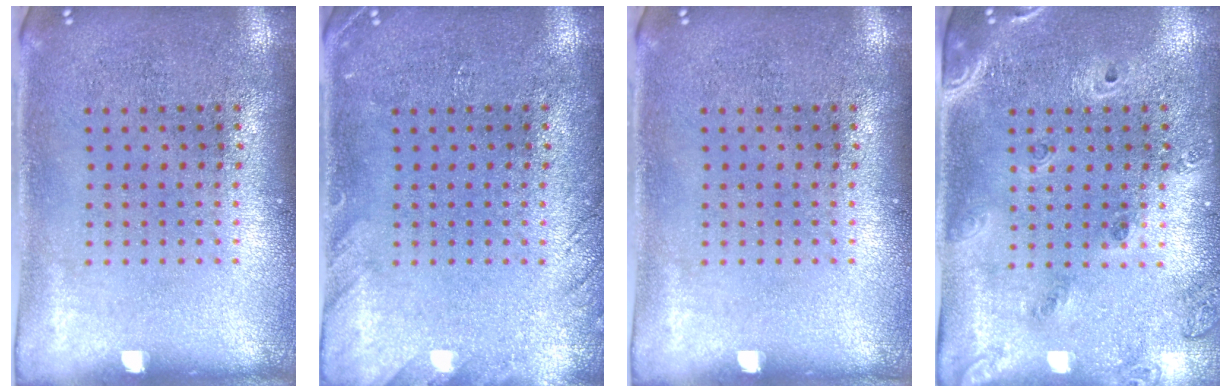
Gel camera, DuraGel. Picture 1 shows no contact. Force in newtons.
{"total": 1.5, "press": 1.5, "slide": 0.2}
{"total": 0.0}
{"total": 1.4, "press": 1.3, "slide": 0.5}